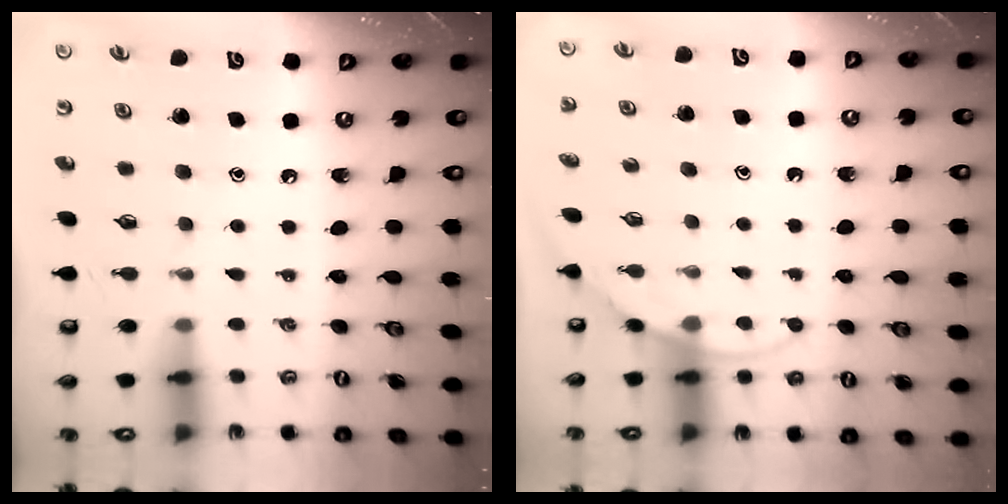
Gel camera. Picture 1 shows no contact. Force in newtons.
{"total": 6.4, "press": 6.4, "slide": 0.3}